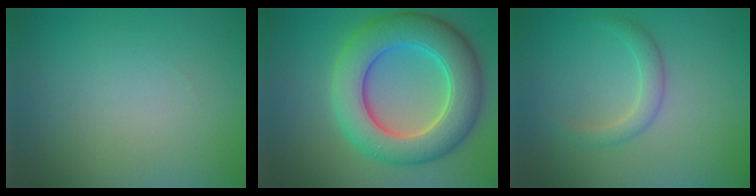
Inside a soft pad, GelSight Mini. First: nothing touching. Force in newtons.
{"total": 8.9, "press": 8.9, "slide": 0.0}
{"total": 1.9, "press": 1.9, "slide": 0.0}